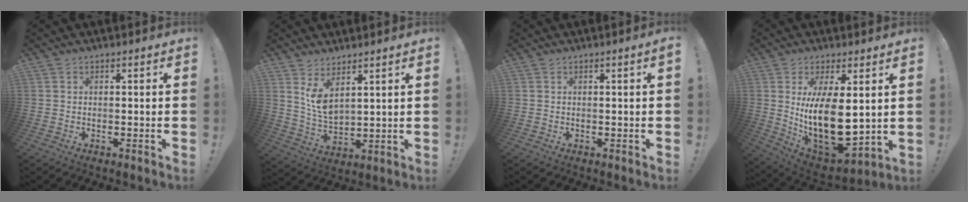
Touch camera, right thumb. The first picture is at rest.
{"total": 8.0, "force": [5.4, 3.3, 4.9], "torque": [-0.094, -0.040, 0.099]}
{"total": 1.3, "force": [0.4, -0.3, 1.2], "torque": [-0.014, -0.006, 0.003]}
{"total": 16.6, "force": [2.6, 8.1, 14.2], "torque": [-0.257, -0.057, 0.055]}